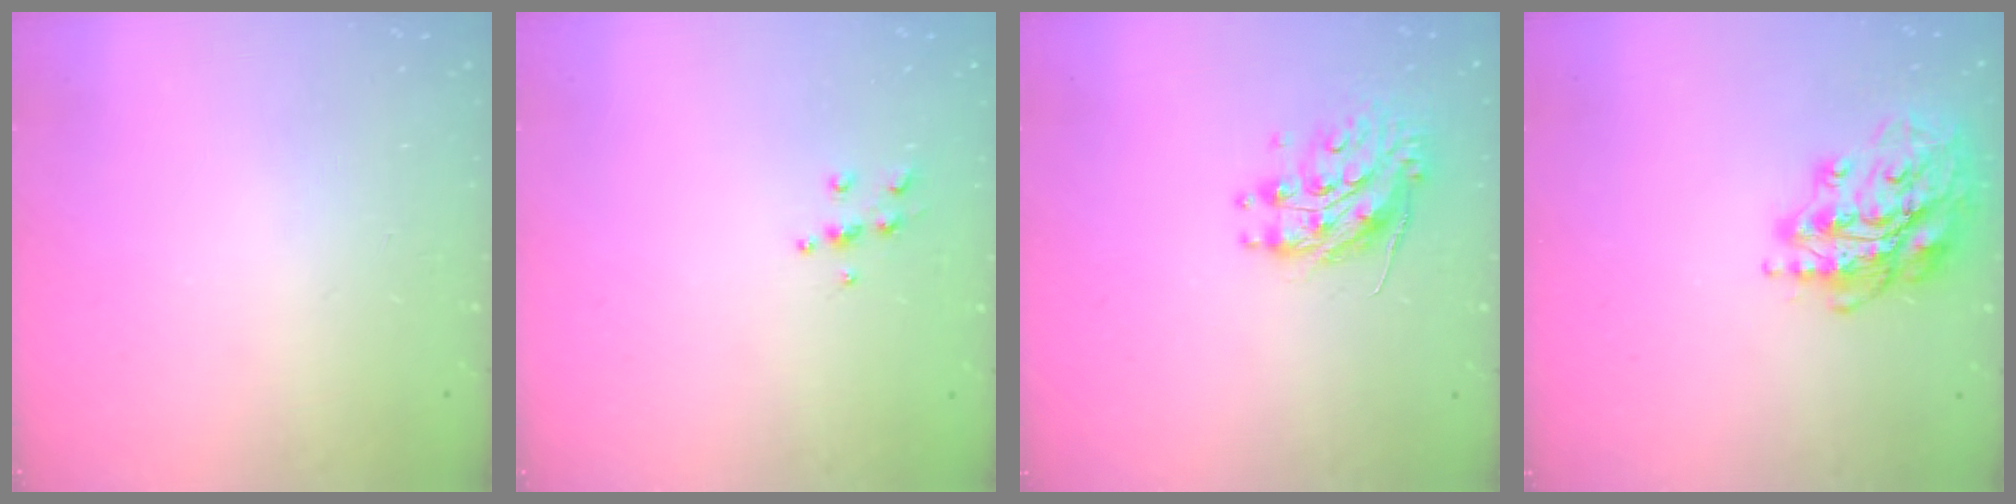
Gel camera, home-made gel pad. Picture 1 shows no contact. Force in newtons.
{"total": 5.5, "press": 5.4, "slide": 0.6}
{"total": 10.2, "press": 10.2, "slide": 0.8}
{"total": 16.4, "press": 16.4, "slide": 0.6}